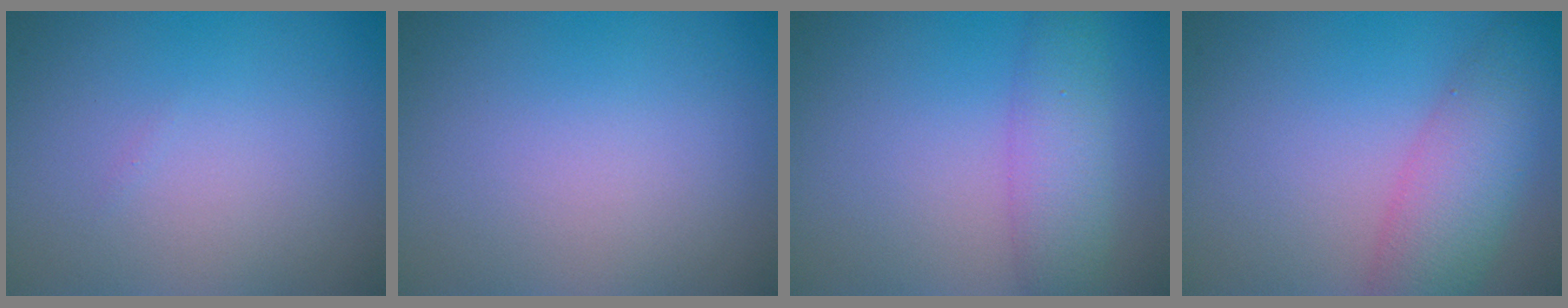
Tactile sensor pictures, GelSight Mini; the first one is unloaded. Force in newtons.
{"total": 0.0}
{"total": 4.1, "press": 4.1, "slide": 0.1}
{"total": 5.6, "press": 5.6, "slide": 0.3}